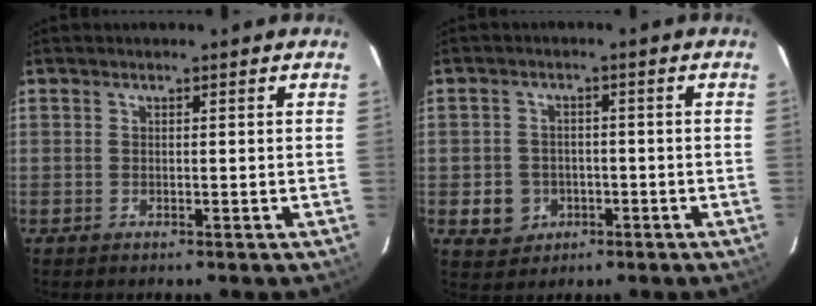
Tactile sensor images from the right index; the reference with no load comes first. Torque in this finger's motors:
{"motor_torque": [-0.01, 0.03, -0.48, -0.21]}